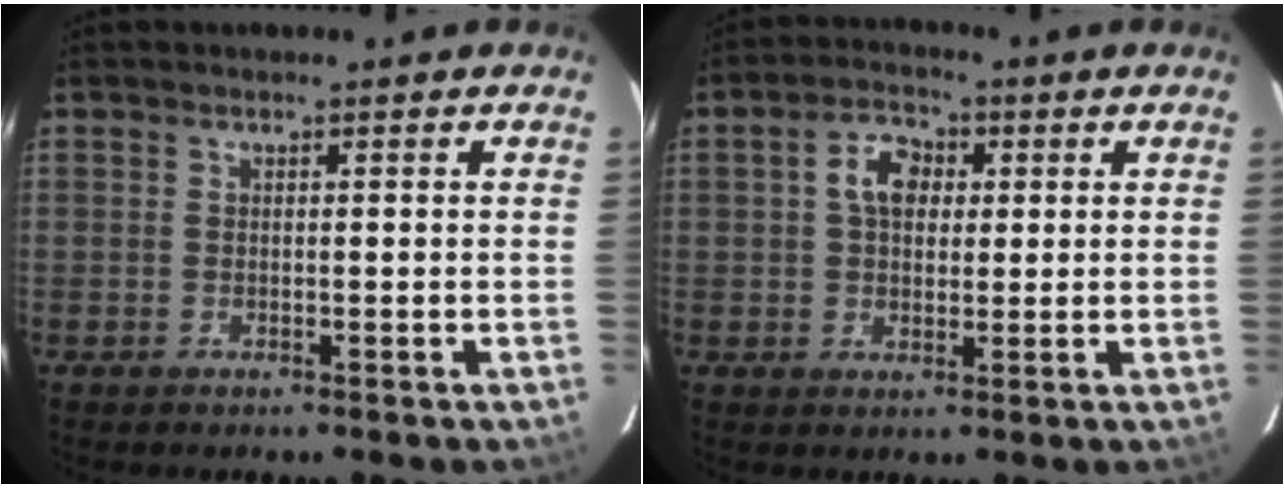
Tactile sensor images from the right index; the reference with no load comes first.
{"total": 6.1, "force": [1.3, 4.3, 4.1], "torque": [-0.072, 0.021, 0.024]}